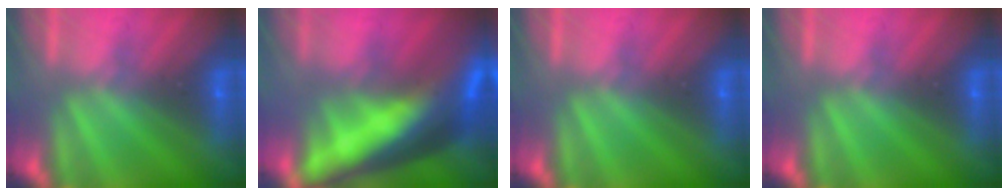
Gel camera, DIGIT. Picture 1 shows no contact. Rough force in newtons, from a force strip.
{"total": 9.8}
{"total": 0.0}
{"total": 0.0}